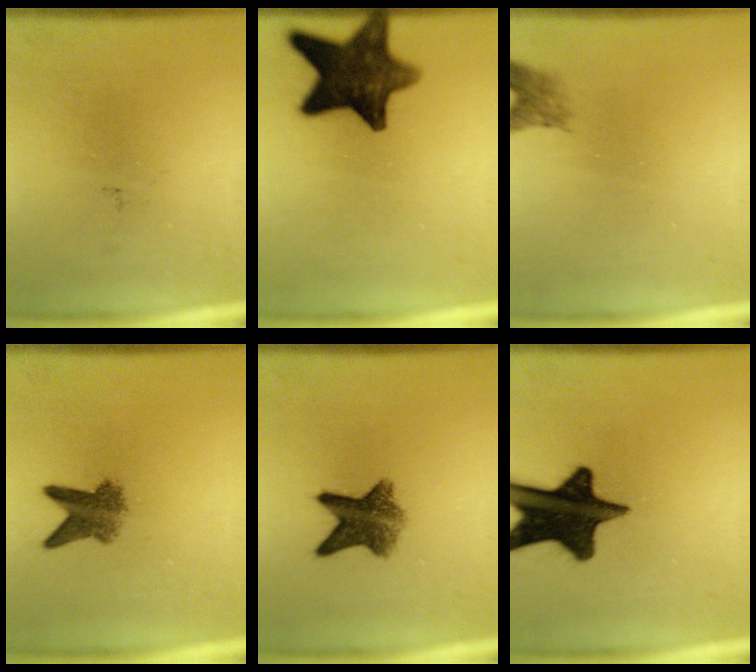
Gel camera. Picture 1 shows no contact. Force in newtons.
{"total": 13.0}
{"total": 2.0}
{"total": 4.7}
{"total": 7.5}
{"total": 17.0}